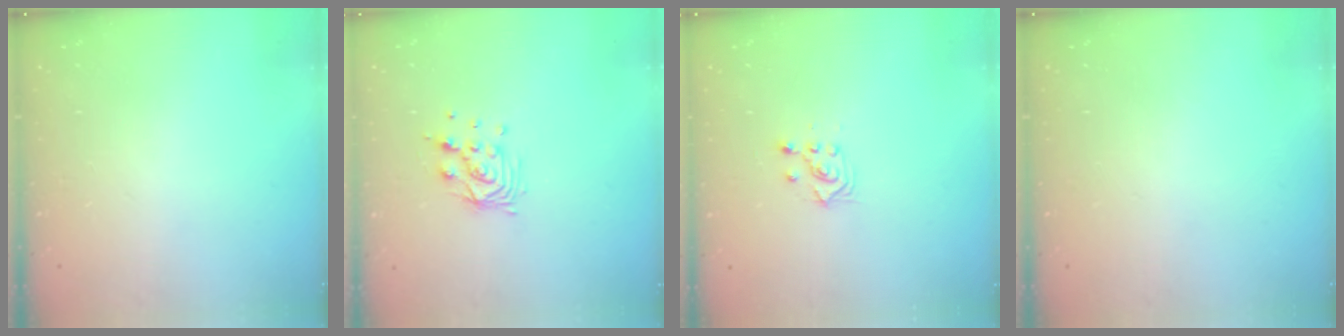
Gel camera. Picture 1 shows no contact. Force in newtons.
{"total": 9.5, "press": 9.4, "slide": 0.8}
{"total": 3.2, "press": 3.1, "slide": 0.9}
{"total": 0.0}